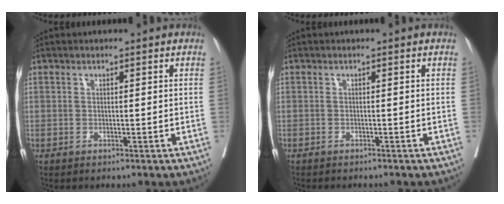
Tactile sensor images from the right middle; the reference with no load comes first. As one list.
[{"total": 3.4, "force": [-3.0, 0.7, 1.4], "torque": [-0.019, -0.005, -0.036]}]